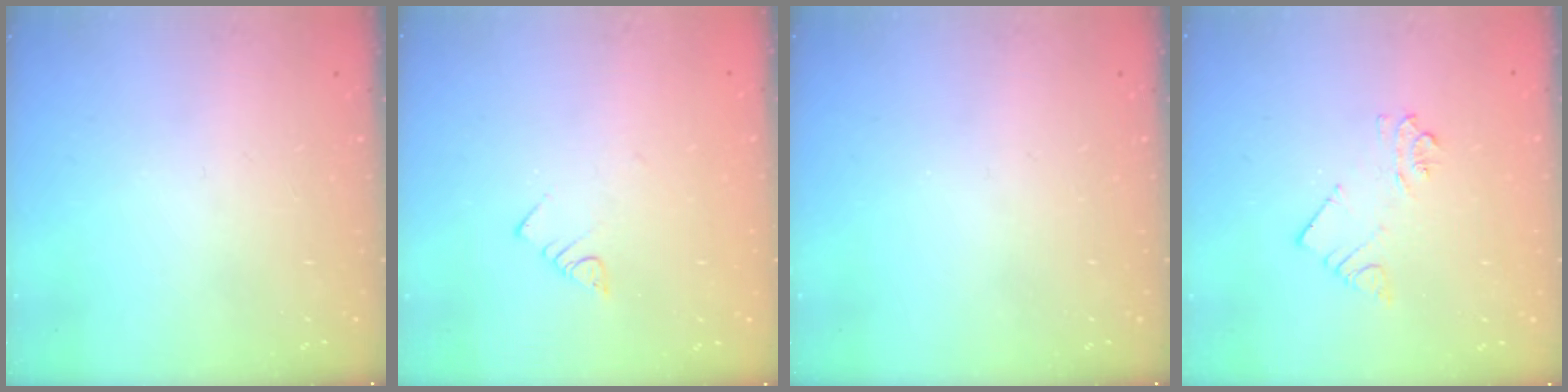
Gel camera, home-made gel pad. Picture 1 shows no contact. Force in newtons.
{"total": 2.8, "press": 2.7, "slide": 0.4}
{"total": 0.0}
{"total": 4.3, "press": 4.3, "slide": 0.3}